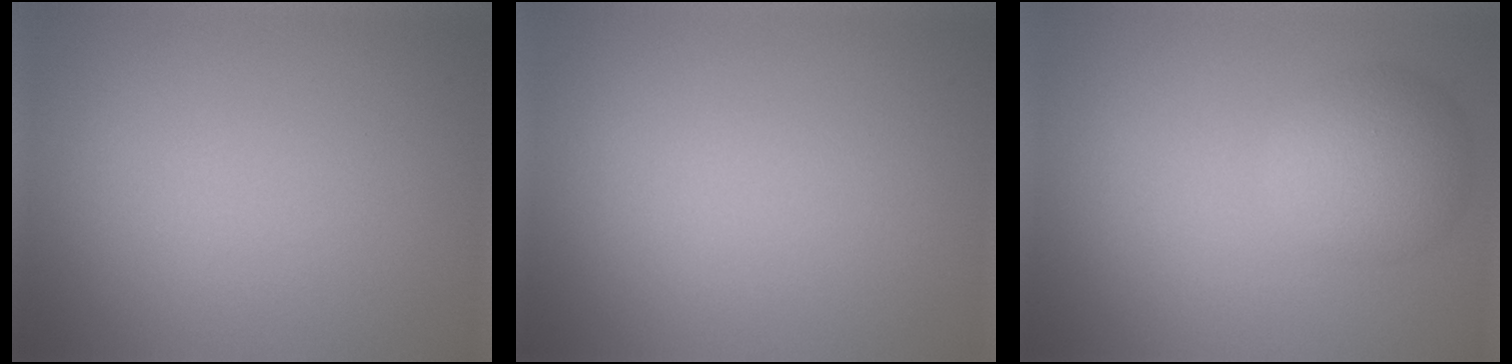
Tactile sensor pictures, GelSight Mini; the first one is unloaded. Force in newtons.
{"total": 0.0}
{"total": 4.2, "press": 4.2, "slide": 0.1}